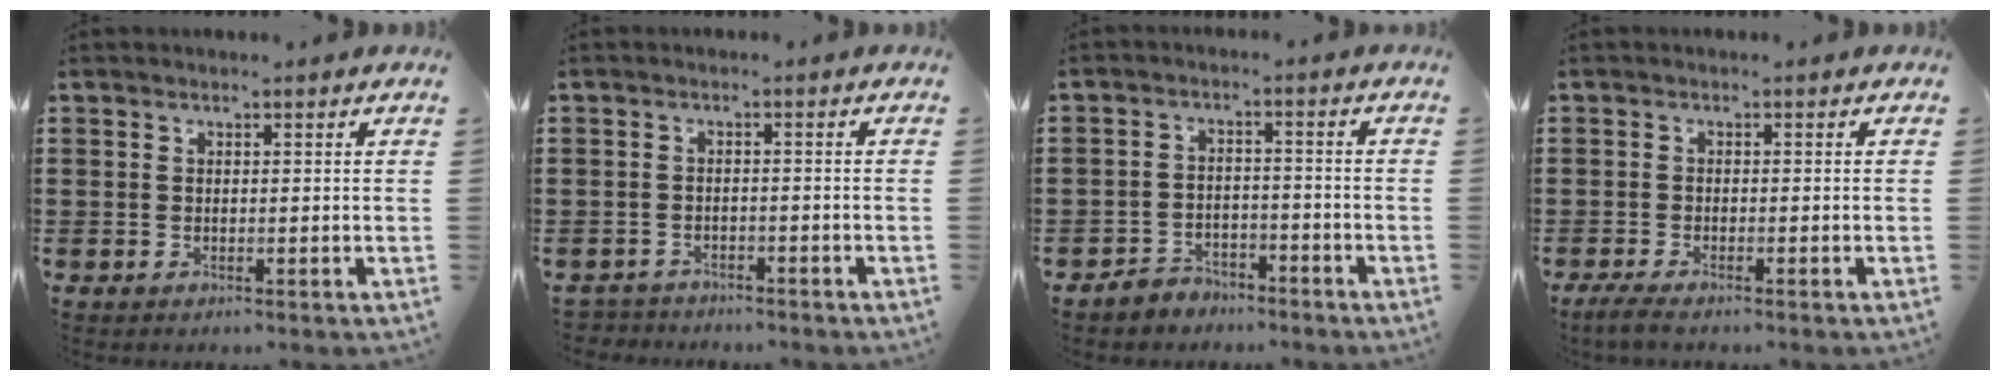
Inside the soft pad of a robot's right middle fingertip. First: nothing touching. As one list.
[{"total": 2.1, "force": [-2.1, 0.3, -0.3], "torque": [-0.002, -0.002, -0.047]}, {"total": 3.4, "force": [-3.3, 0.9, -0.3], "torque": [-0.004, 0.001, -0.070]}, {"total": 1.7, "force": [-1.5, 0.1, 0.9], "torque": [-0.024, -0.003, -0.029]}]